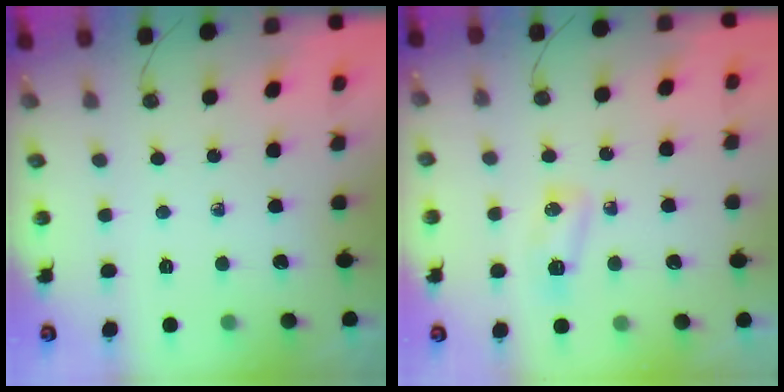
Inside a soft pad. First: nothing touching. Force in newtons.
{"total": 5.6, "press": 5.6, "slide": 0.7}